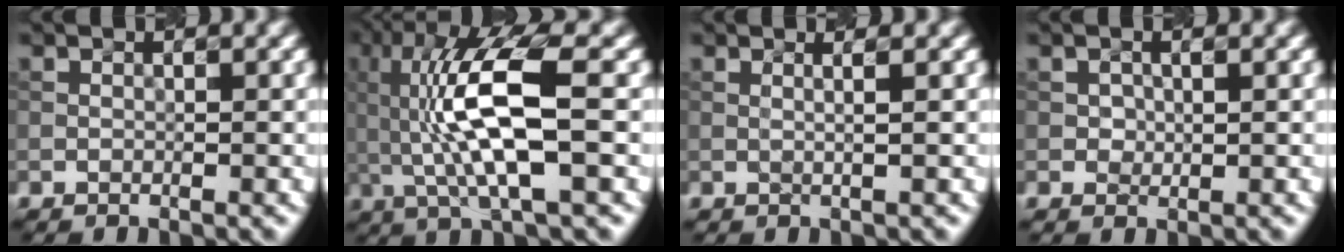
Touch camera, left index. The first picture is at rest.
{"total": 9.6, "force": [0.3, 2.6, 9.2], "torque": [-0.182, 0.008, 0.005]}
{"total": 2.1, "force": [0.7, 0.8, 1.8], "torque": [-0.014, 0.003, -0.015]}
{"total": 1.0, "force": [0.2, 0.7, 0.7], "torque": [-0.014, 0.000, 0.005]}